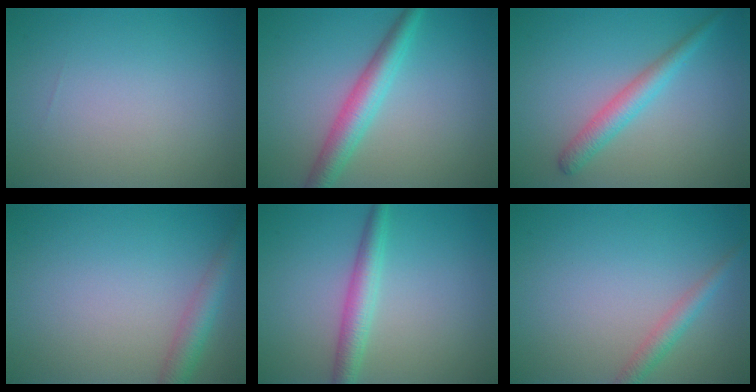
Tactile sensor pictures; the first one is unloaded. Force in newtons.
{"total": 3.8, "press": 3.8, "slide": 0.1}
{"total": 2.7, "press": 2.7, "slide": 0.1}
{"total": 2.9, "press": 2.9, "slide": 0.1}
{"total": 2.9, "press": 2.9, "slide": 0.0}
{"total": 1.9, "press": 1.9, "slide": 0.0}